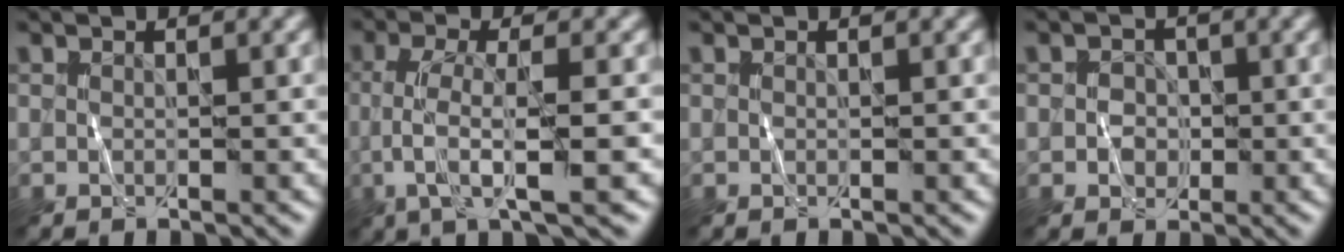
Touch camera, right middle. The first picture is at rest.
{"total": 4.5, "force": [-1.1, 0.9, 4.3], "torque": [-0.077, 0.007, -0.023]}
{"total": 0.0}
{"total": 1.4, "force": [-0.2, 1.4, 0.2], "torque": [0.004, 0.006, -0.006]}